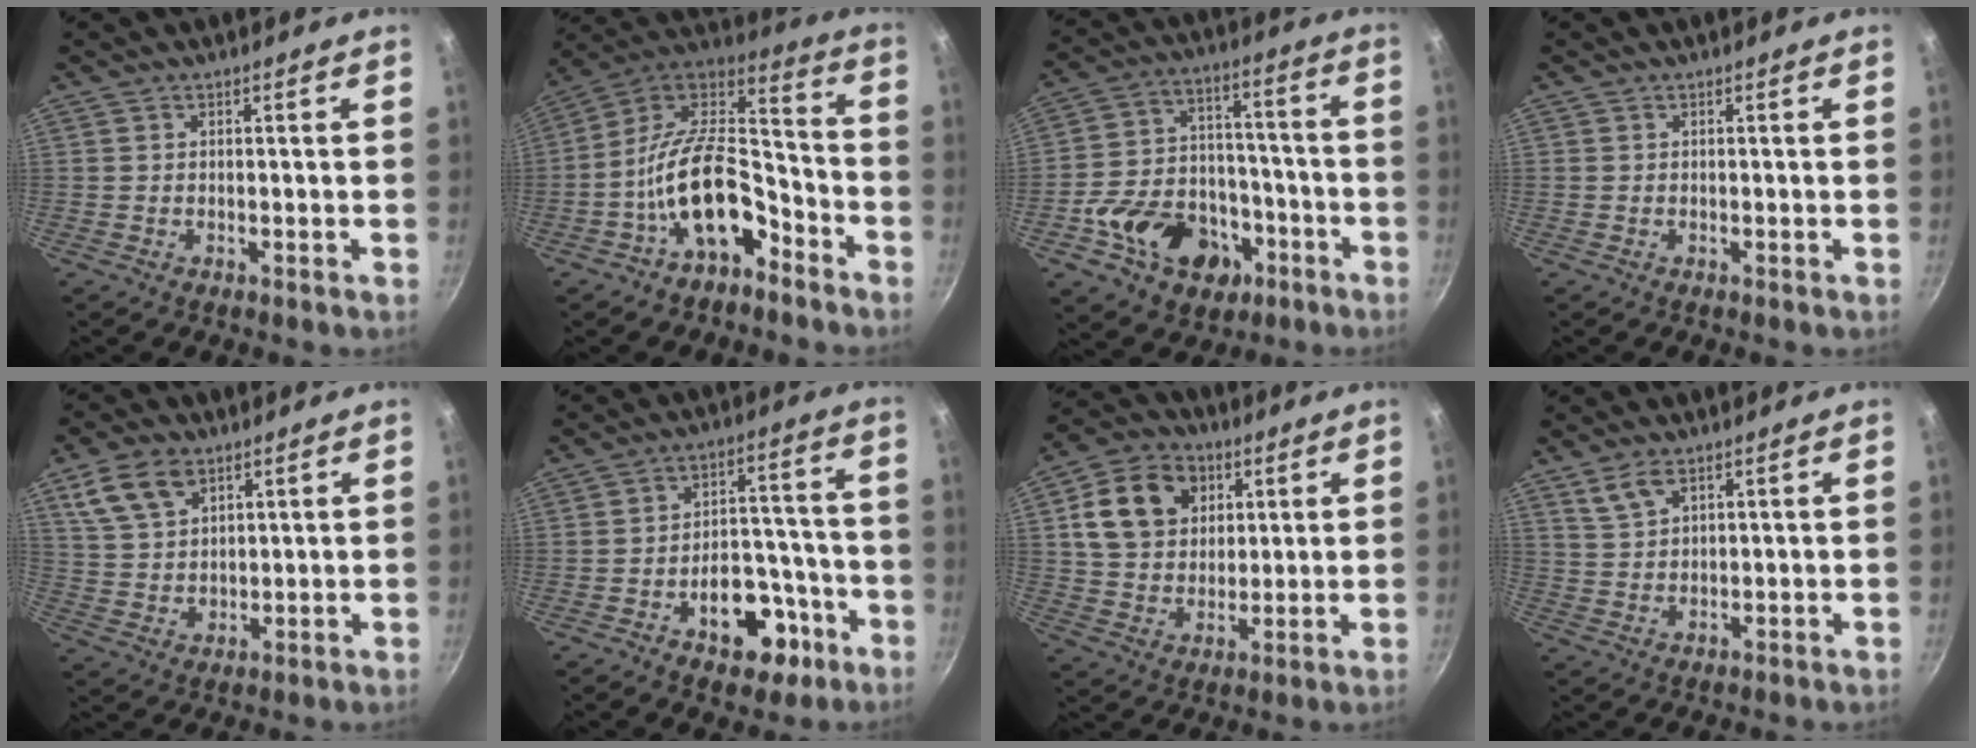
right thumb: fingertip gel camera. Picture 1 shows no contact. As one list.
[{"total": 18.3, "force": [-8.3, 9.8, 13.0], "torque": [-0.191, 0.086, -0.160]}, {"total": 18.3, "force": [-7.9, 13.3, 9.8], "torque": [-0.140, 0.064, -0.116]}, {"total": 0.0}, {"total": 10.2, "force": [5.3, 6.5, 5.8], "torque": [-0.093, -0.009, 0.107]}, {"total": 13.6, "force": [-6.5, 8.4, 8.5], "torque": [-0.078, 0.060, -0.082]}, {"total": 14.7, "force": [4.9, 11.5, 7.9], "torque": [-0.121, -0.001, 0.079]}, {"total": 4.4, "force": [2.9, 2.0, 2.7], "torque": [-0.046, -0.010, 0.062]}]